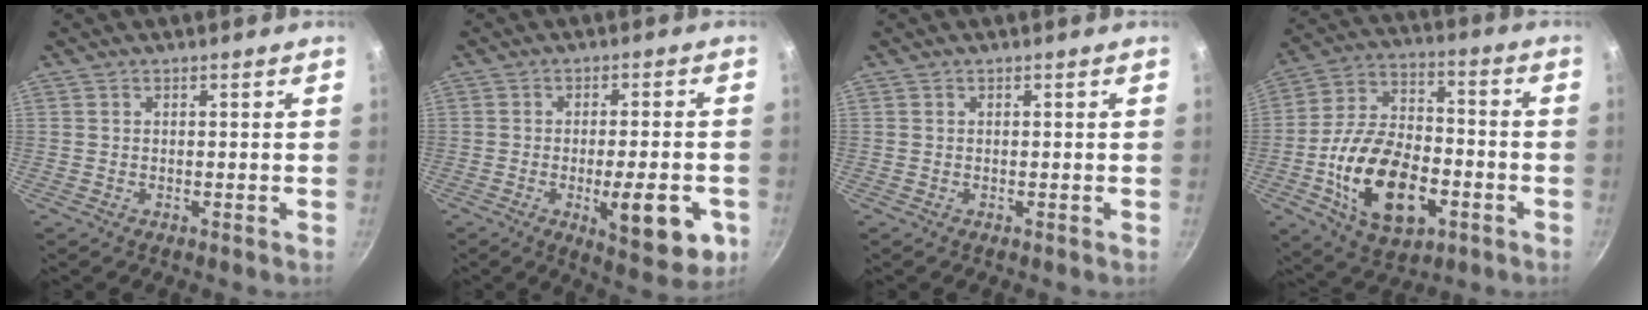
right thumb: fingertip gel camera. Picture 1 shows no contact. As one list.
[{"total": 13.1, "force": [-4.1, 4.4, 11.6], "torque": [-0.130, 0.003, -0.048]}, {"total": 0.0}, {"total": 20.1, "force": [-6.1, 11.9, 15.0], "torque": [-0.249, 0.033, -0.104]}]